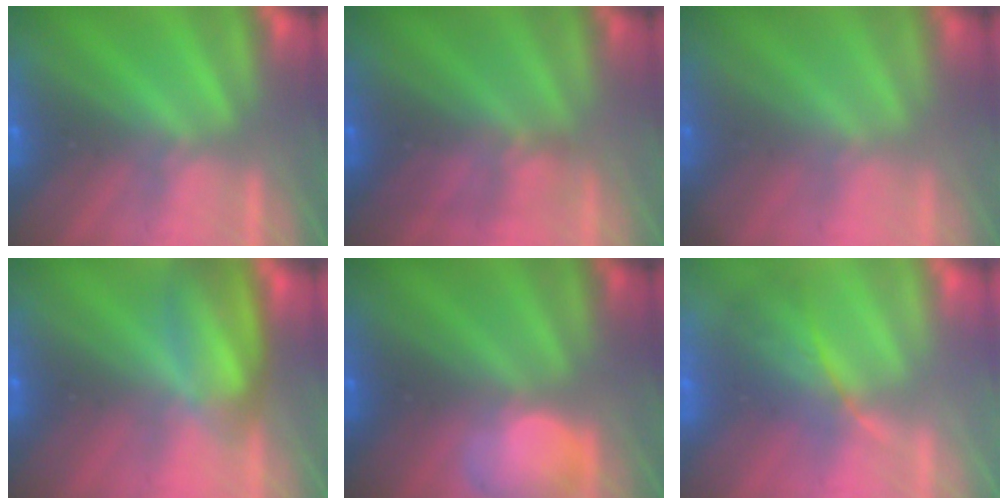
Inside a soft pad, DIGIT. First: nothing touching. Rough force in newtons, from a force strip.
{"total": 3.2}
{"total": 1.1}
{"total": 5.6}
{"total": 2.4}
{"total": 2.3}